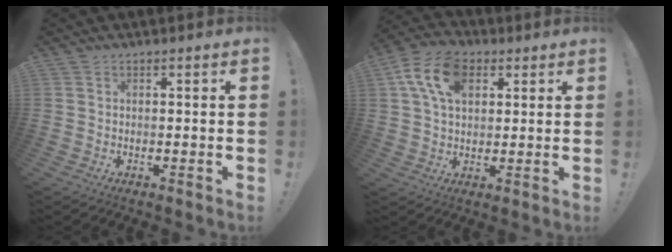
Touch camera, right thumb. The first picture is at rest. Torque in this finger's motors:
{"motor_torque": [1.46, 1.46, 0.09, 0.05, 0.03]}